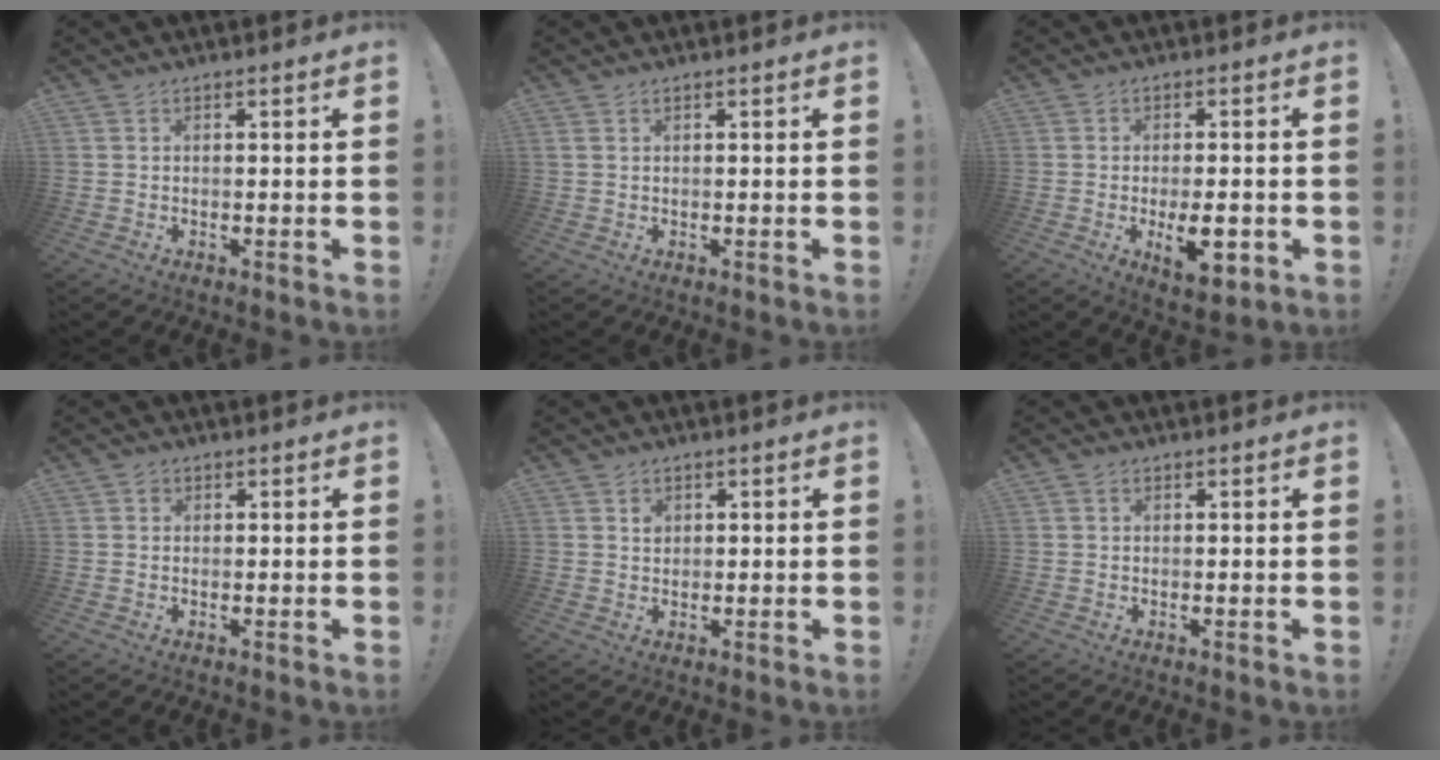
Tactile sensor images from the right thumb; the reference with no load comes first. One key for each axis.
{"total": 1.1, "fx": 0.6, "fy": 0.5, "fz": 0.7, "tx": -0.020, "ty": 0.003, "tz": 0.014}
{"total": 9.0, "fx": -2.6, "fy": 3.4, "fz": 7.9, "tx": -0.115, "ty": 0.002, "tz": -0.039}
{"total": 1.0, "fx": 0.4, "fy": 0.9, "fz": 0.2, "tx": 0.005, "ty": 0.001, "tz": 0.006}
{"total": 1.8, "fx": 0.8, "fy": 1.5, "fz": 0.5, "tx": -0.001, "ty": -0.002, "tz": 0.013}
{"total": 0.9, "fx": 0.5, "fy": 0.7, "fz": 0.1, "tx": 0.006, "ty": 0.001, "tz": 0.006}